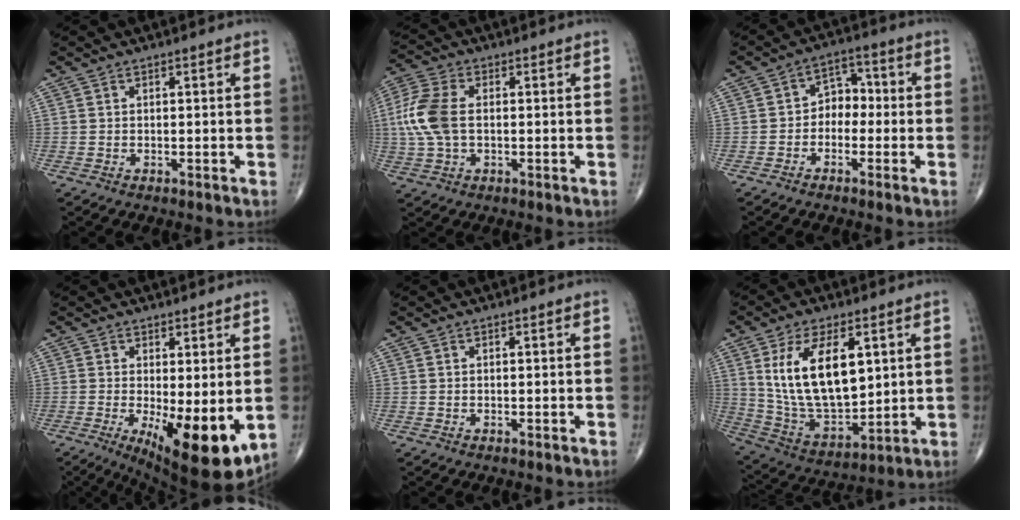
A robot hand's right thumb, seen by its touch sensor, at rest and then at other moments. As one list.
[{"total": 9.9, "force": [0.3, 5.8, 8.0], "torque": [-0.196, 0.017, 0.004]}, {"total": 5.5, "force": [-1.1, 4.3, 3.3], "torque": [-0.020, 0.030, -0.035]}, {"total": 12.5, "force": [-2.2, 4.2, 11.5], "torque": [-0.167, -0.030, -0.020]}, {"total": 0.0}, {"total": 18.6, "force": [4.9, 9.6, 15.1], "torque": [-0.258, -0.023, 0.107]}]